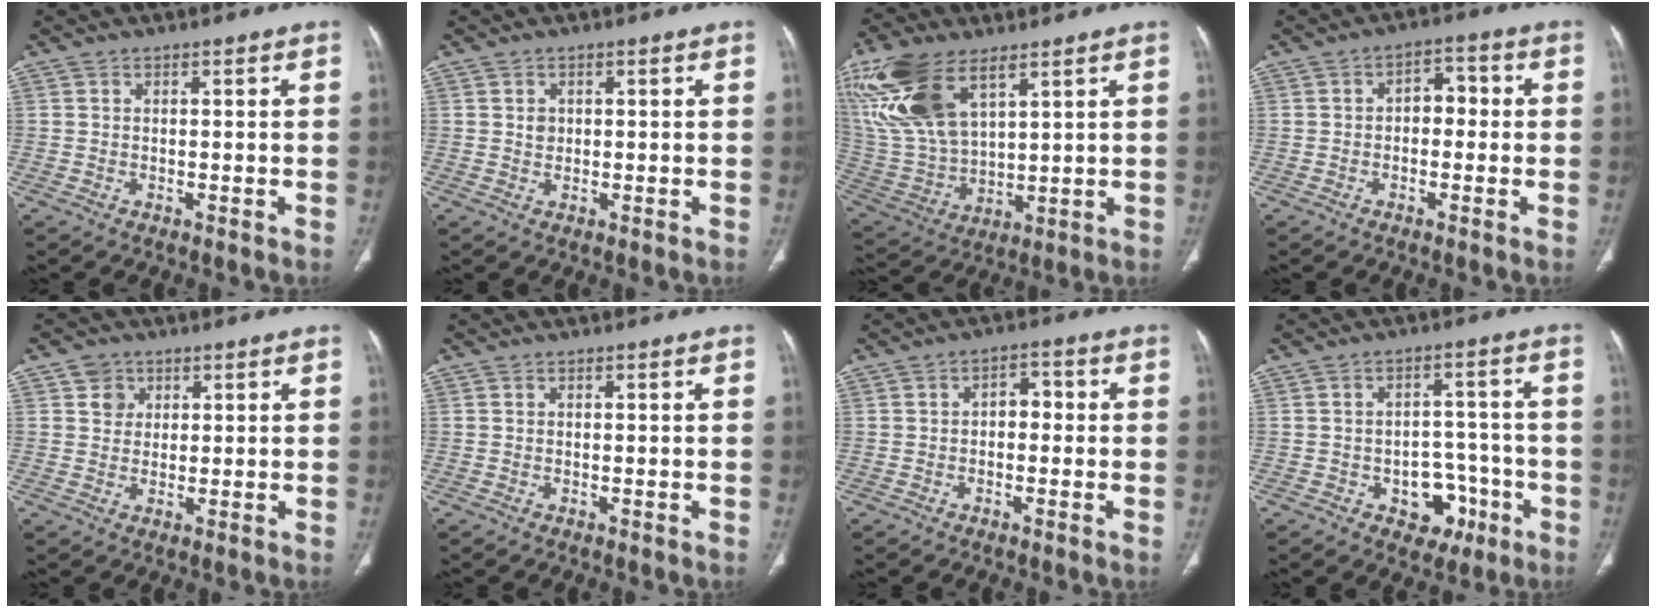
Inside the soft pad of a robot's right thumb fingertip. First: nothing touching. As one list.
[{"total": 1.5, "force": [0.3, 1.3, 0.7], "torque": [-0.006, 0.000, 0.007]}, {"total": 20.6, "force": [10.5, 10.2, 14.6], "torque": [-0.318, -0.026, 0.216]}, {"total": 4.6, "force": [-0.1, 3.1, 3.5], "torque": [-0.032, 0.020, -0.012]}, {"total": 2.8, "force": [1.2, 2.4, 0.7], "torque": [0.001, -0.006, 0.018]}, {"total": 0.0}, {"total": 3.6, "force": [-0.1, 2.3, 2.7], "torque": [-0.027, 0.017, -0.010]}, {"total": 8.1, "force": [-3.5, 5.9, 4.2], "torque": [-0.018, 0.036, -0.043]}]